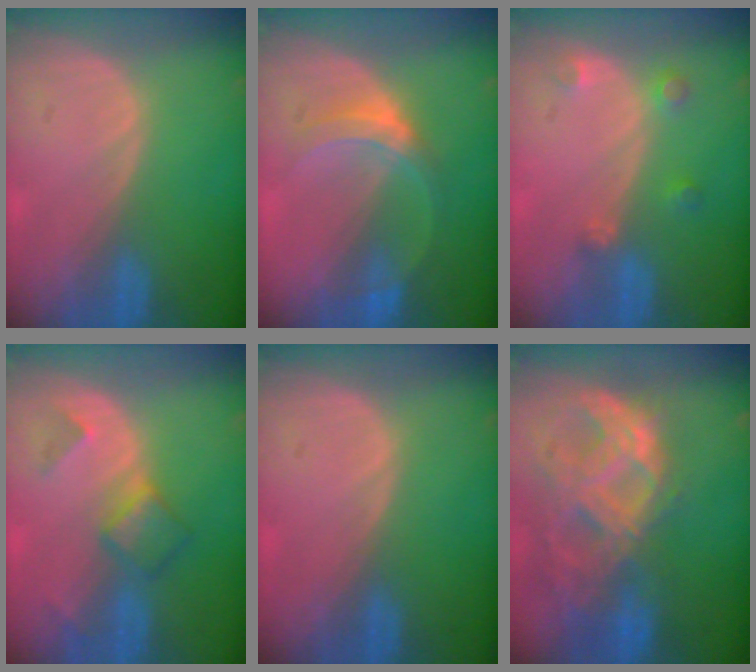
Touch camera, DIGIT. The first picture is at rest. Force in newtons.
{"total": 5.2, "press": 4.8, "slide": 1.9}
{"total": 2.6, "press": 2.5, "slide": 0.5}
{"total": 4.7, "press": 4.7, "slide": 0.1}
{"total": 0.0}
{"total": 11.3, "press": 9.5, "slide": 6.0}